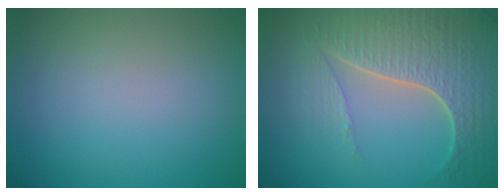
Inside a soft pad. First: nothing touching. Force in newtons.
{"total": 7.1, "press": 5.3, "slide": 4.6}